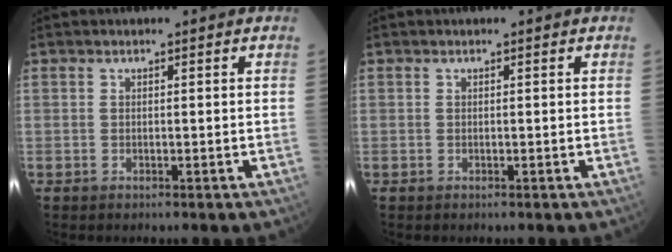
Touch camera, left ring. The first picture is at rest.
{"total": 0.0}